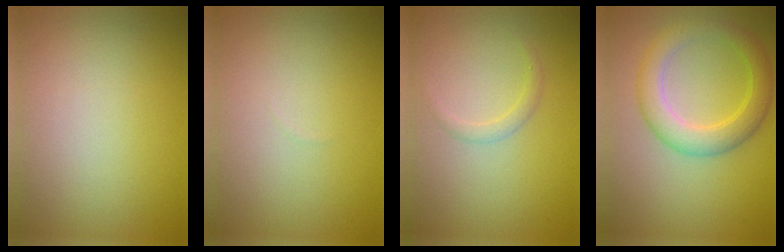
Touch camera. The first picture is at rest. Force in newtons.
{"total": 0.0}
{"total": 1.1, "press": 1.1, "slide": 0.1}
{"total": 4.2, "press": 4.2, "slide": 0.2}